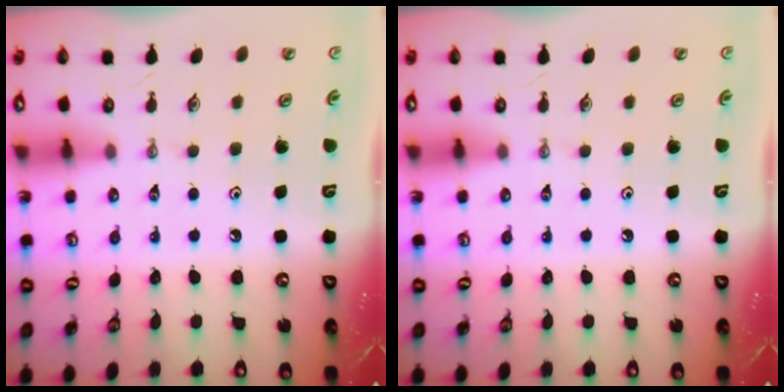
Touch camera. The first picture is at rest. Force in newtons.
{"total": 0.0}